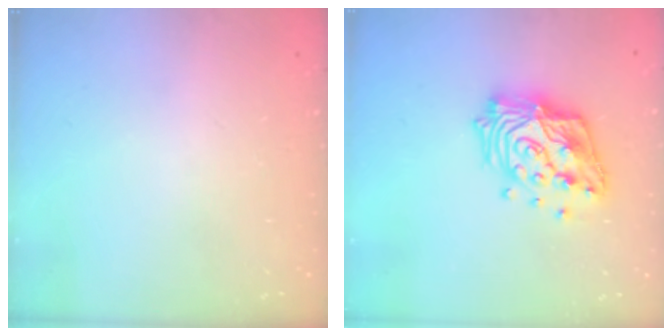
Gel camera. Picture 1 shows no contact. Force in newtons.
{"total": 17.5, "press": 17.4, "slide": 1.4}